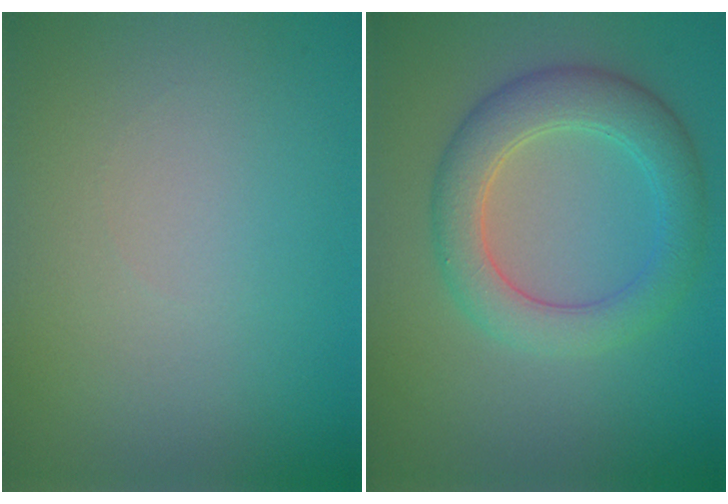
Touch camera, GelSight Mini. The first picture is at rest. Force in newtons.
{"total": 4.9, "press": 4.9, "slide": 0.4}